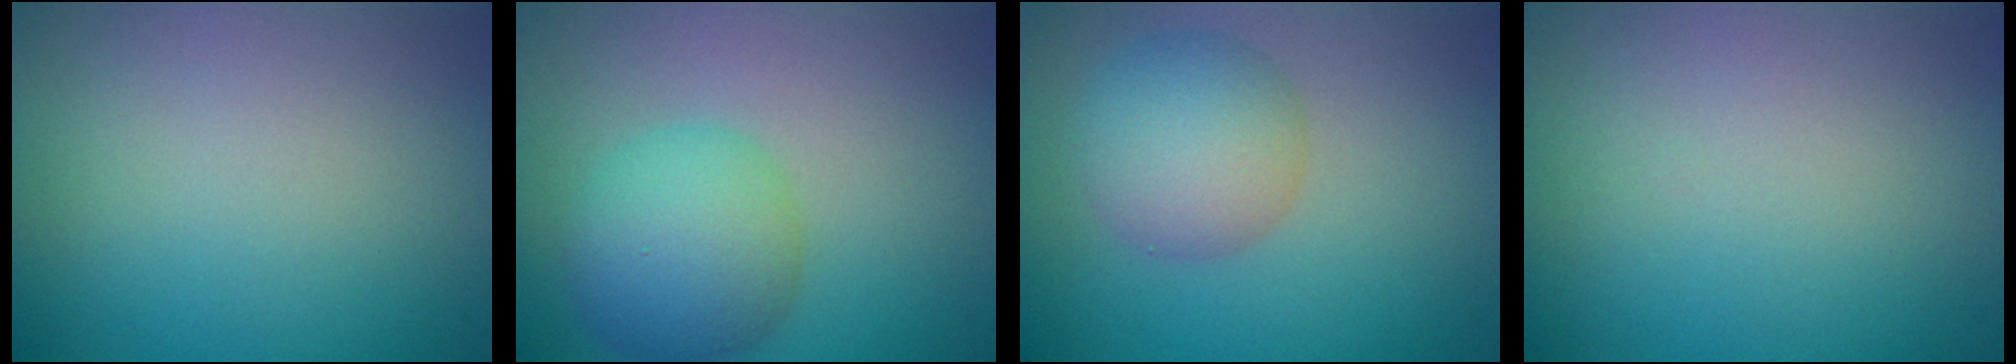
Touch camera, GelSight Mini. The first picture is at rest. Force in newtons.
{"total": 5.1, "press": 5.1, "slide": 0.1}
{"total": 4.8, "press": 4.8, "slide": 0.1}
{"total": 0.0}